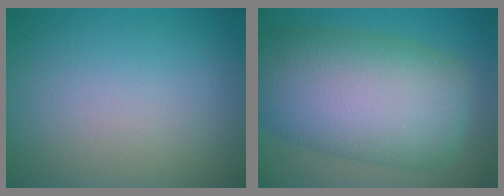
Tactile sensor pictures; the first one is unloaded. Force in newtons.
{"total": 12.8, "press": 12.8, "slide": 0.5}